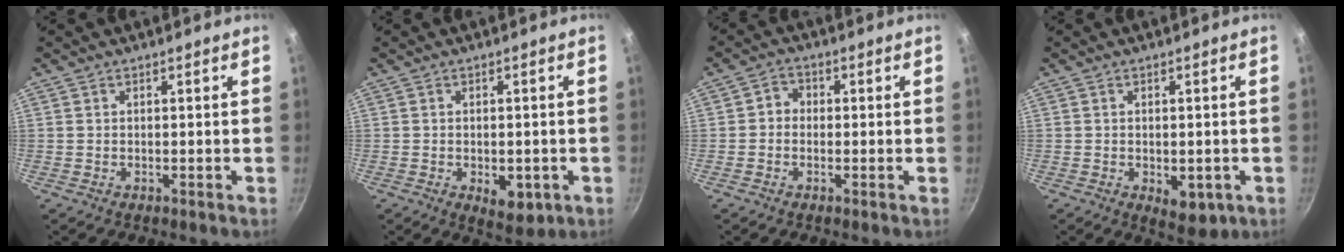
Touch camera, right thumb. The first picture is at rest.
{"total": 6.1, "force": [-1.8, 3.3, 4.8], "torque": [-0.049, -0.001, -0.016]}
{"total": 2.8, "force": [-0.5, 2.4, 1.2], "torque": [-0.008, 0.011, -0.019]}
{"total": 5.6, "force": [-1.5, 3.2, 4.4], "torque": [-0.046, -0.003, -0.012]}